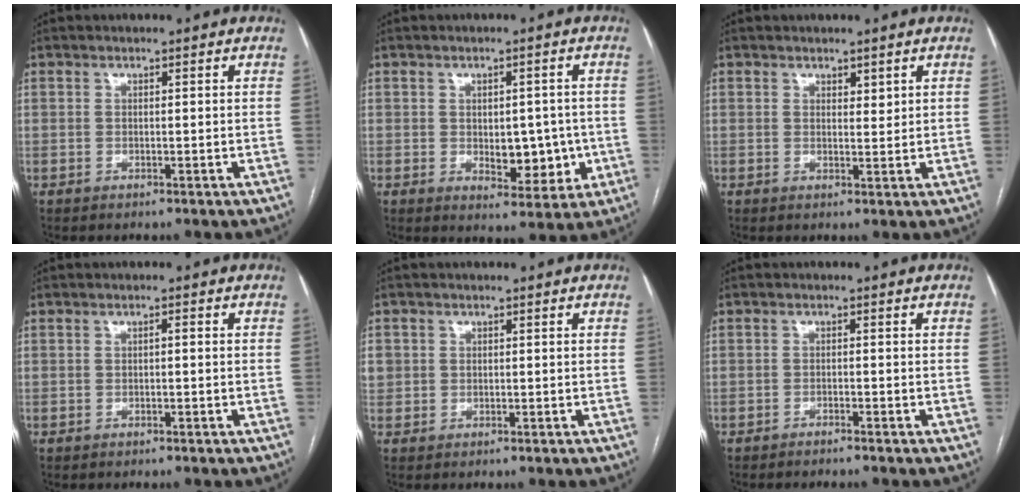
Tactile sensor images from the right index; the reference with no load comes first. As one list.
[{"total": 7.1, "force": [-0.8, 4.0, 5.7], "torque": [-0.062, 0.005, 0.002]}, {"total": 1.6, "force": [1.2, 0.8, 0.8], "torque": [-0.012, -0.004, 0.021]}, {"total": 0.5, "force": [0.0, 0.2, 0.5], "torque": [-0.010, 0.002, -0.001]}, {"total": 3.6, "force": [0.5, 3.4, 1.1], "torque": [-0.034, 0.015, 0.018]}, {"total": 1.8, "force": [-1.7, -0.2, 0.7], "torque": [-0.009, 0.000, -0.024]}]